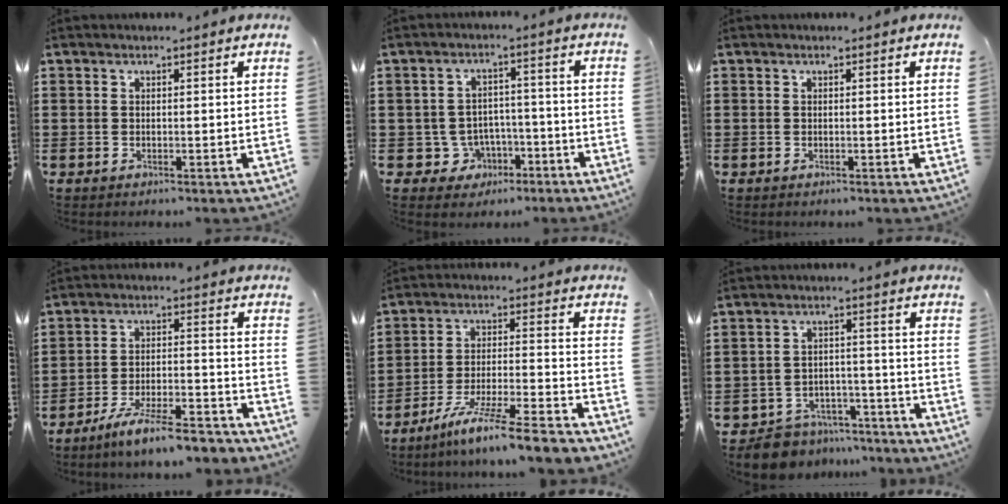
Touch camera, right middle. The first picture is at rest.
{"total": 4.6, "force": [-2.5, 3.7, 1.2], "torque": [-0.034, 0.010, -0.048]}
{"total": 0.0}
{"total": 8.1, "force": [-7.1, 0.3, 3.9], "torque": [-0.076, -0.001, -0.134]}
{"total": 9.4, "force": [-8.1, -0.5, 4.8], "torque": [-0.087, -0.001, -0.155]}
{"total": 5.8, "force": [-5.6, 1.3, 0.4], "torque": [-0.018, 0.011, -0.115]}